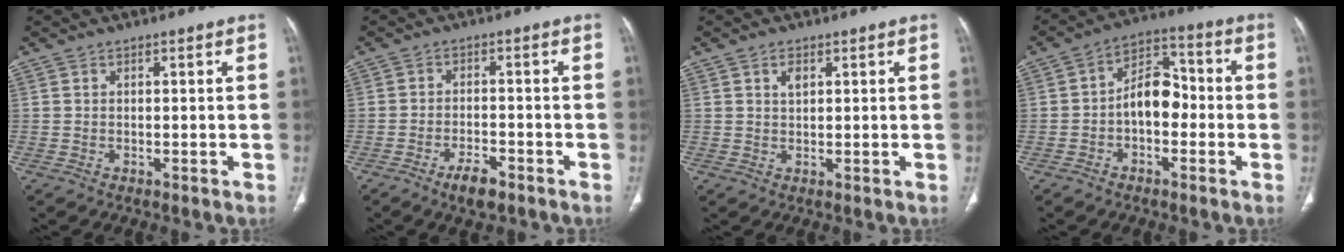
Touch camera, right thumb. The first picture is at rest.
{"total": 4.7, "force": [-3.2, 1.8, 3.0], "torque": [-0.052, 0.013, -0.050]}
{"total": 2.2, "force": [1.1, 1.2, 1.5], "torque": [-0.022, -0.004, 0.022]}
{"total": 8.9, "force": [-1.5, 5.7, 6.7], "torque": [-0.084, 0.036, -0.036]}